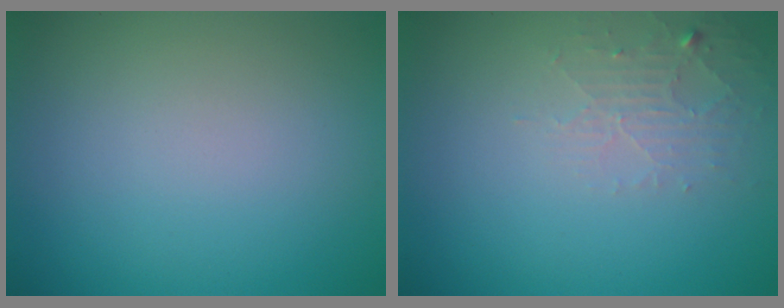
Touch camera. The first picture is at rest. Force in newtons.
{"total": 1.9, "press": 1.9, "slide": 0.3}